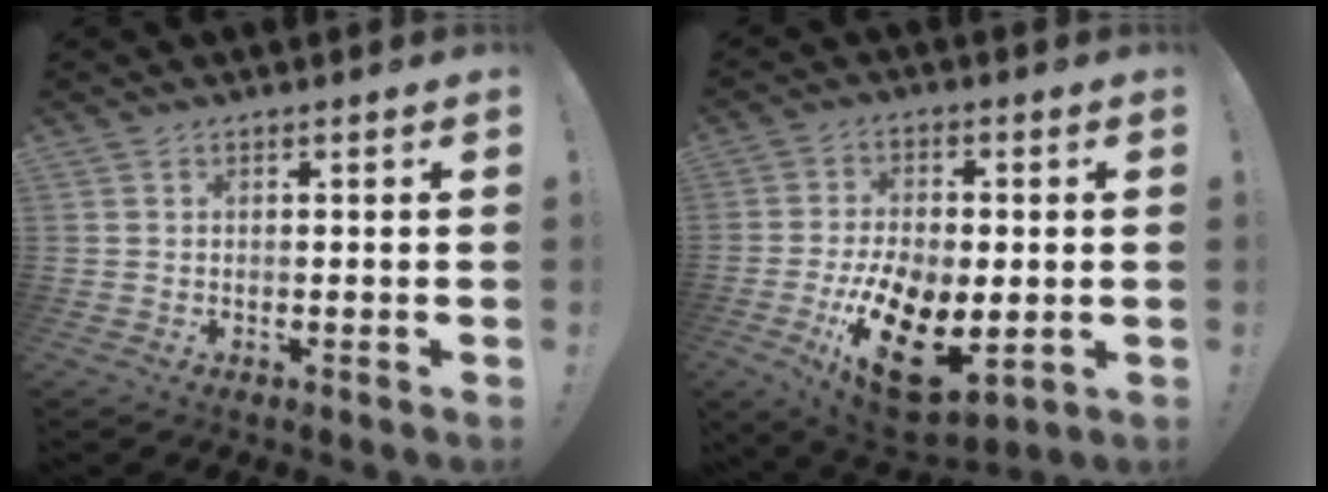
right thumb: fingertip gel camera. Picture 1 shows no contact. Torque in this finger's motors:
{"motor_torque": [0.32, 0.69, 1.54, -1.22, 0.58]}